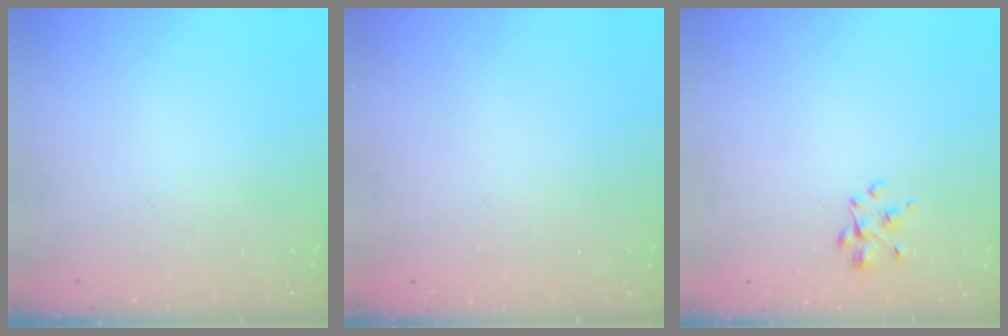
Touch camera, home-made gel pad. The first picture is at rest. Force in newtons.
{"total": 1.8, "press": 1.8, "slide": 0.1}
{"total": 2.4, "press": 2.3, "slide": 0.8}